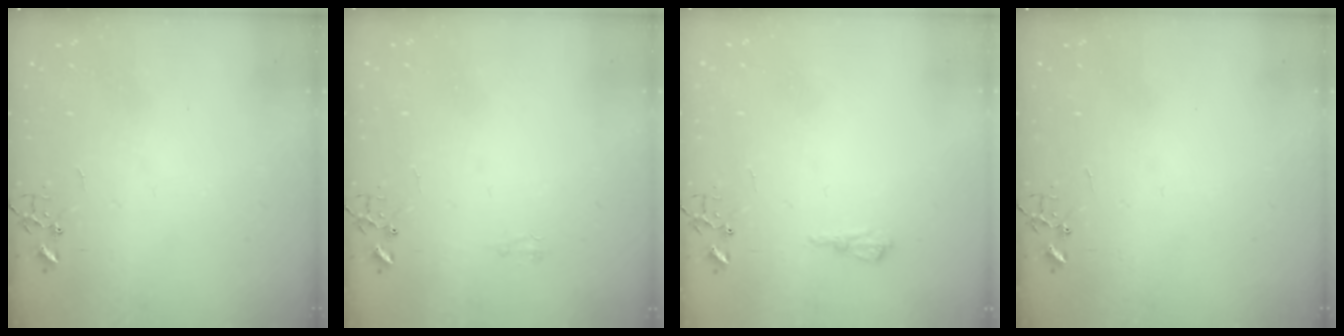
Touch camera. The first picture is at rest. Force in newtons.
{"total": 4.1, "press": 4.0, "slide": 0.7}
{"total": 7.1, "press": 7.1, "slide": 0.9}
{"total": 0.0}